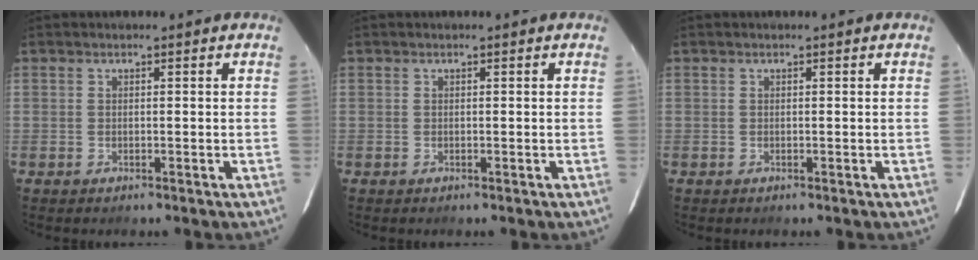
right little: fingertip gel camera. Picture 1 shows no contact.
{"total": 0.0}
{"total": 0.0}